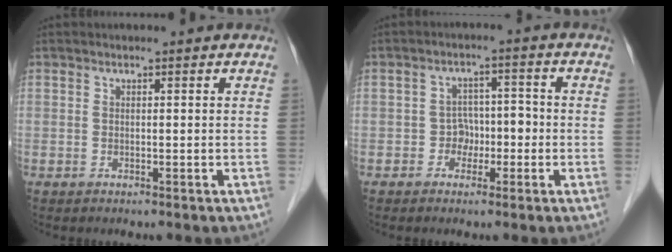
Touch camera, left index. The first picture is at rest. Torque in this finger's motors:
{"motor_torque": [-0.07, 0.07, -0.05, -0.01]}